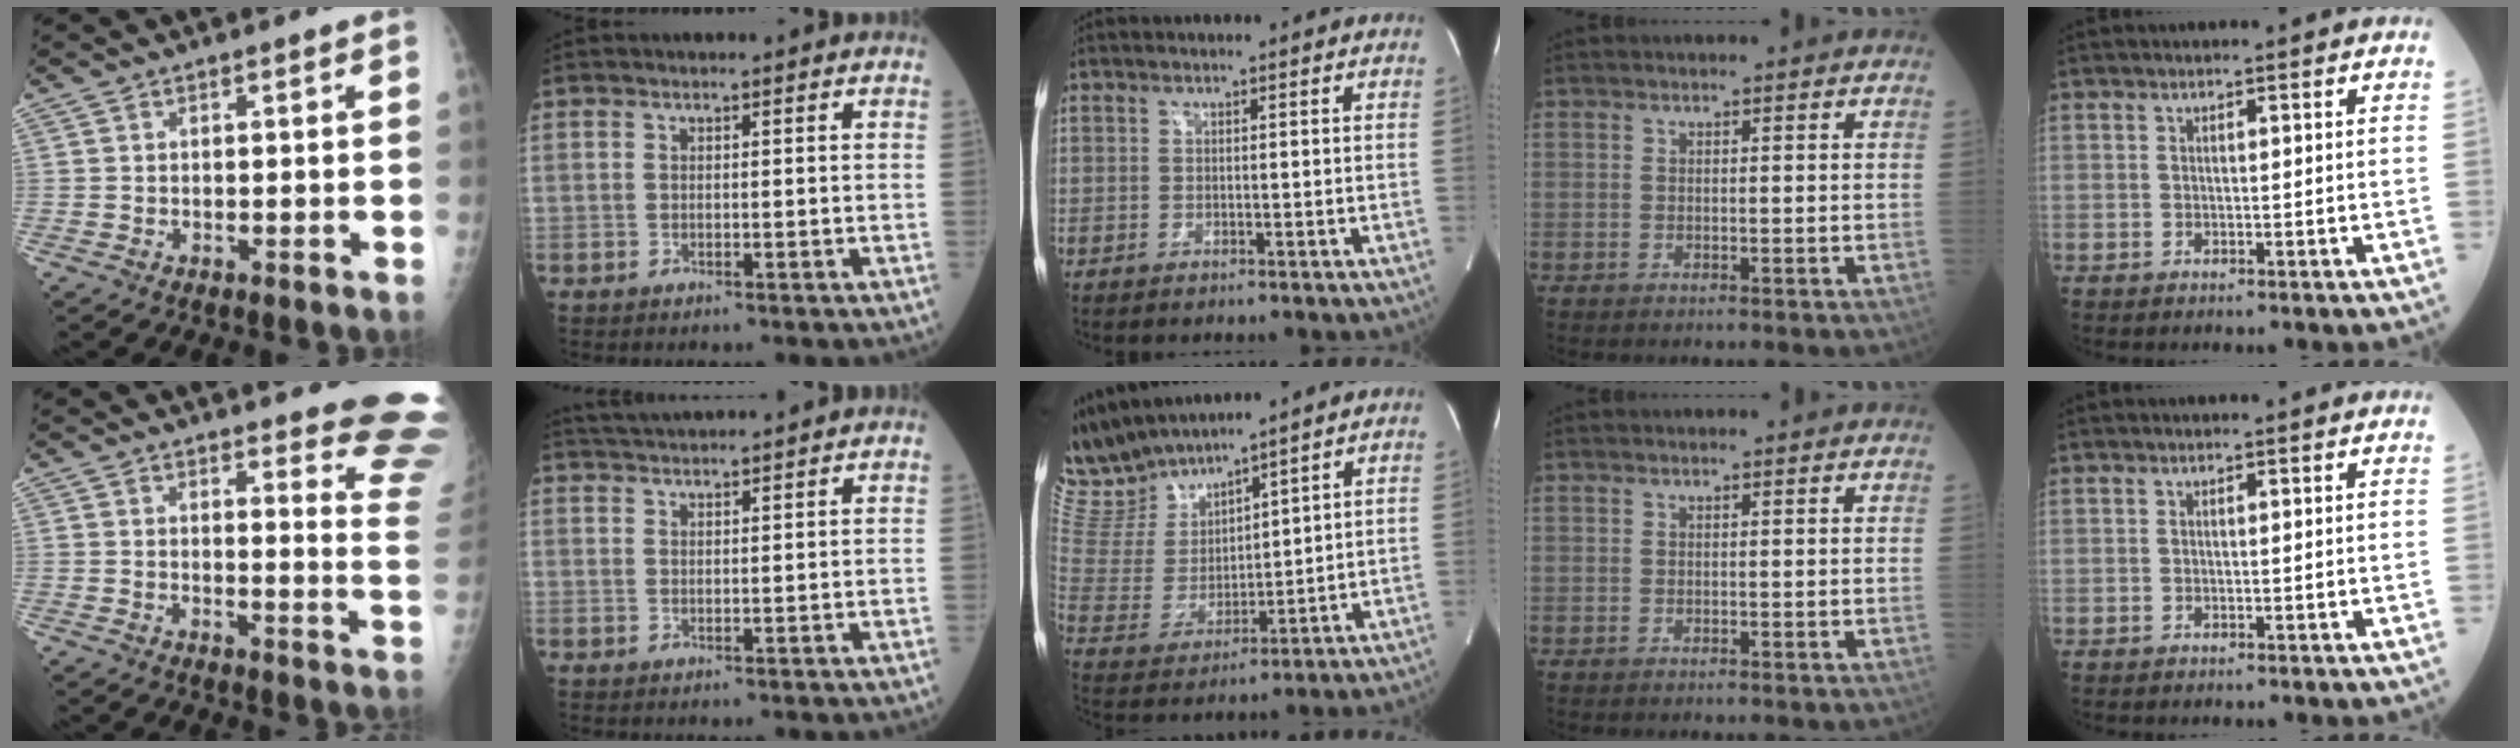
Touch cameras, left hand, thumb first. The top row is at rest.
{"thumb": {"total": 14.3, "force": [13.2, 2.1, 5.1], "torque": [-0.024, -0.137, 0.123]}, "index": {"total": 6.6, "force": [6.2, -0.3, 2.0], "torque": [-0.039, 0.031, 0.096]}, "middle": {"total": 12.0, "force": [11.4, 2.2, 2.9], "torque": [-0.084, 0.011, 0.247]}}